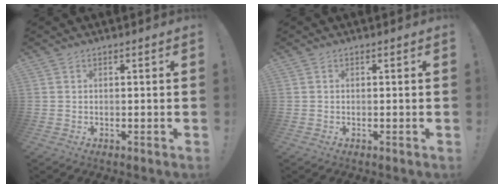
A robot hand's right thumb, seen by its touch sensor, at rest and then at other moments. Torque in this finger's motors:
{"motor_torque": [0.20, 0.09, 0.30, -0.21, -0.05]}